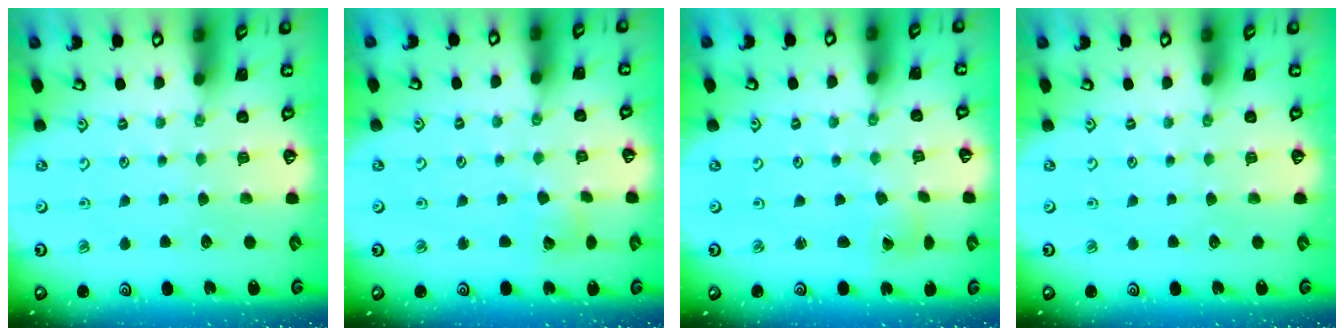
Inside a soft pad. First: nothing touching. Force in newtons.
{"total": 3.2, "press": 3.2, "slide": 0.3}
{"total": 1.5, "press": 1.5, "slide": 0.1}
{"total": 0.0}